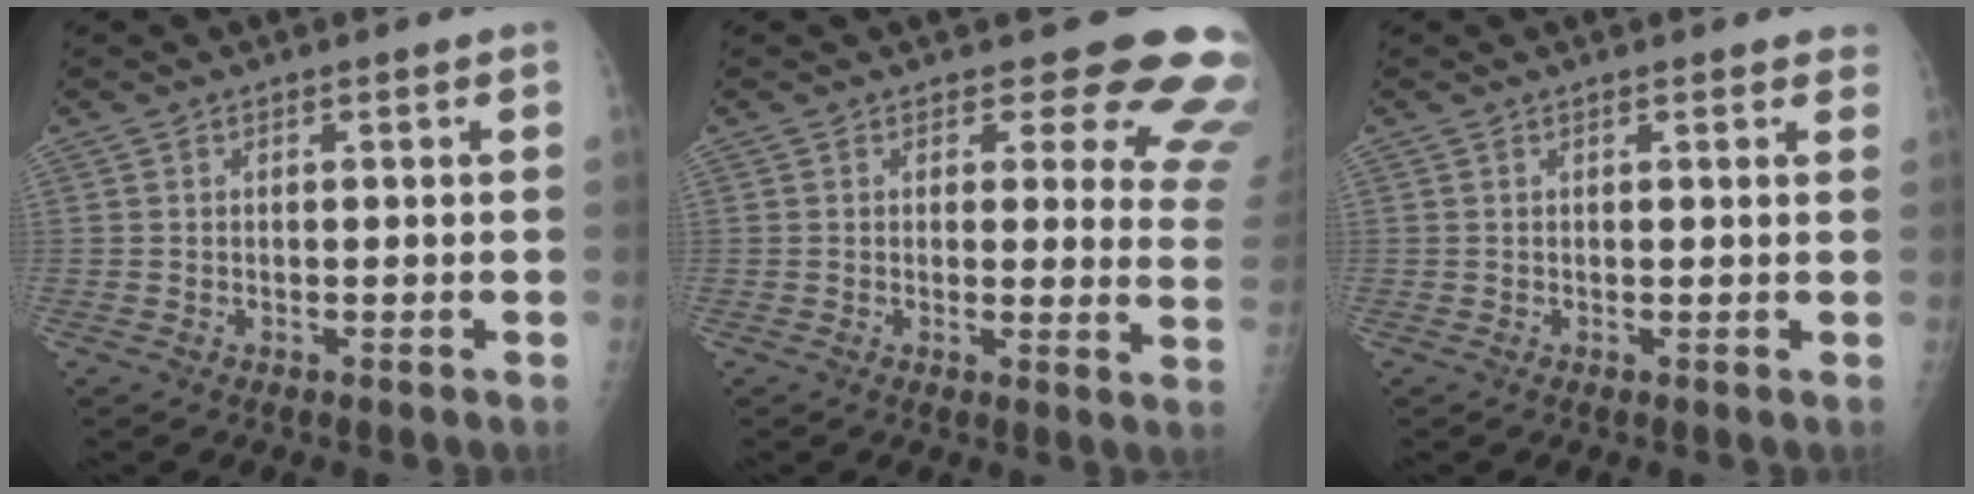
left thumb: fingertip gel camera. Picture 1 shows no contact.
{"total": 12.8, "force": [11.2, 5.1, 3.4], "torque": [0.022, -0.085, 0.089]}
{"total": 1.7, "force": [1.2, 0.7, 0.9], "torque": [0.004, -0.001, 0.009]}